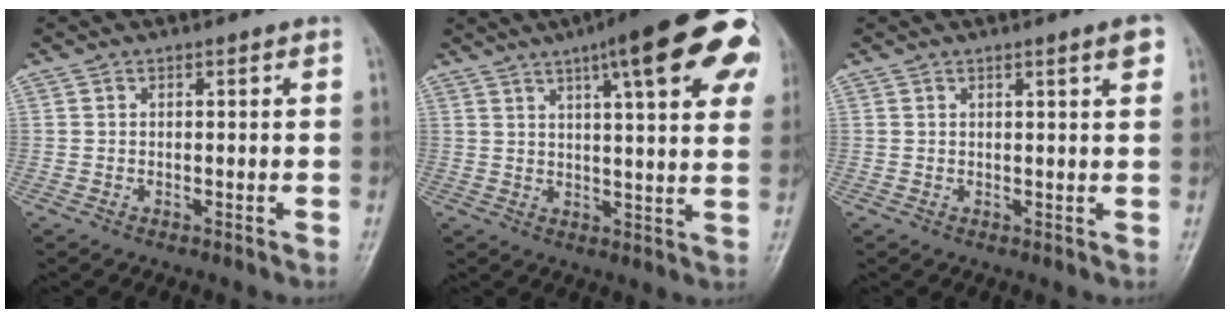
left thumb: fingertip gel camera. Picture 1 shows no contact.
{"total": 22.5, "force": [10.8, 5.2, 19.0], "torque": [-0.246, -0.005, 0.134]}
{"total": 2.7, "force": [1.5, 0.1, 2.2], "torque": [-0.030, -0.006, 0.020]}